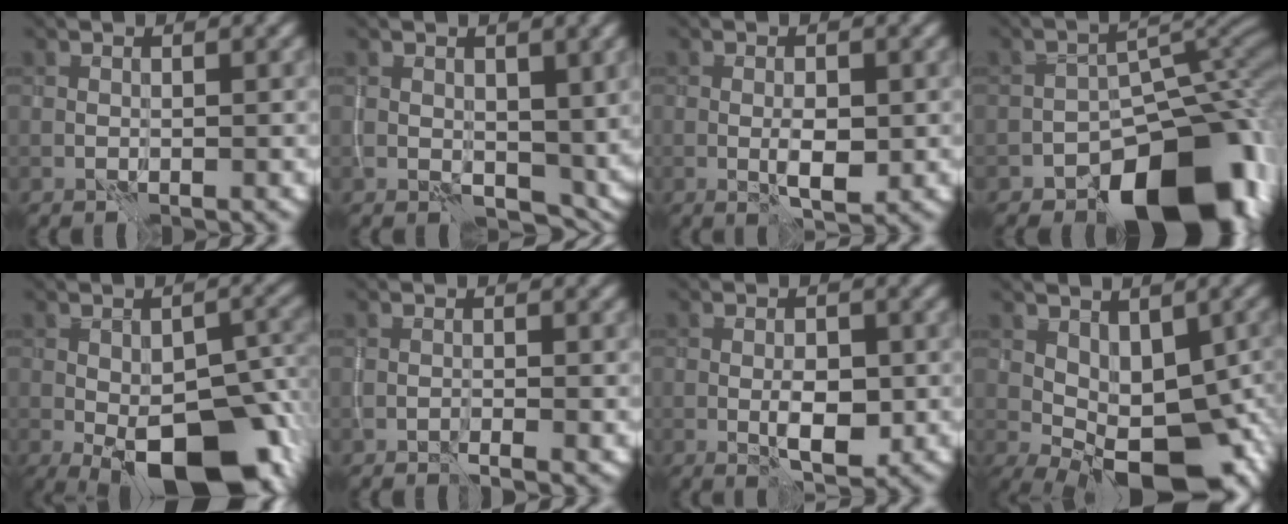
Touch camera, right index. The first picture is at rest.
{"total": 4.0, "force": [0.5, 2.7, 2.9], "torque": [-0.052, -0.012, 0.011]}
{"total": 2.2, "force": [-0.3, 0.9, 2.0], "torque": [-0.034, -0.003, -0.001]}
{"total": 13.1, "force": [-7.8, 6.9, 8.0], "torque": [-0.086, 0.006, -0.130]}
{"total": 12.6, "force": [-5.3, 5.8, 9.8], "torque": [-0.139, -0.020, -0.079]}
{"total": 0.6, "force": [-0.3, -0.2, 0.4], "torque": [-0.010, -0.004, -0.007]}
{"total": 3.0, "force": [-0.5, 1.4, 2.6], "torque": [-0.041, -0.003, -0.007]}
{"total": 9.9, "force": [-2.0, 5.5, 7.9], "torque": [-0.108, -0.009, -0.020]}